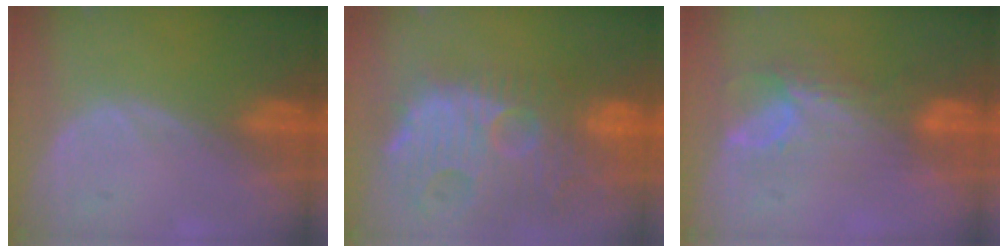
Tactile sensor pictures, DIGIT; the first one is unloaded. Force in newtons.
{"total": 14.6, "press": 12.6, "slide": 7.3}
{"total": 7.9, "press": 6.6, "slide": 4.3}